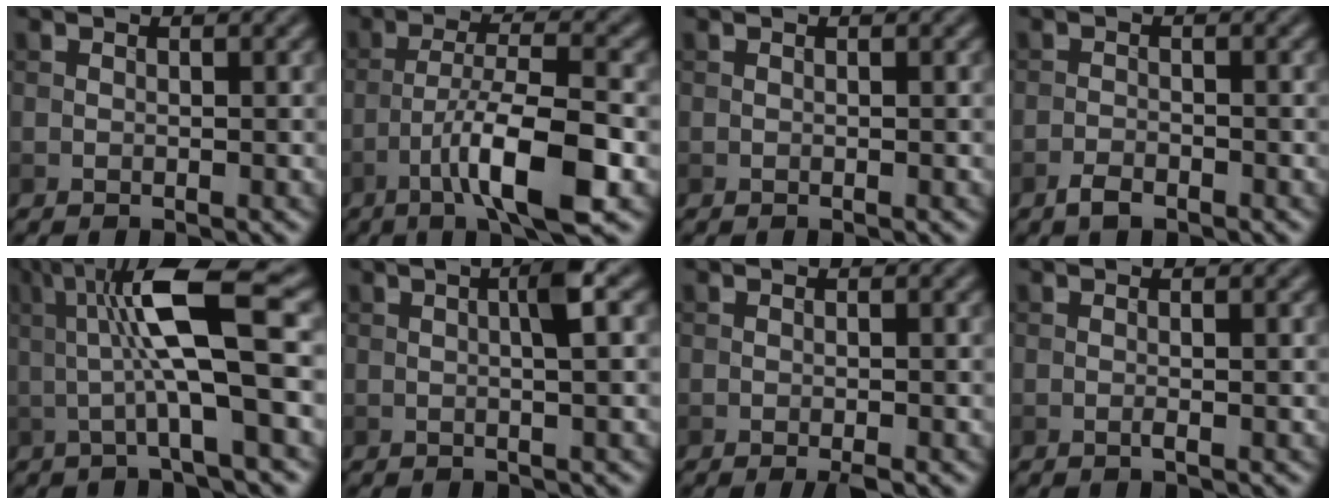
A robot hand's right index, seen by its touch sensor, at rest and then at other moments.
{"total": 8.6, "force": [-3.8, 1.7, 7.5], "torque": [-0.124, 0.012, -0.070]}
{"total": 0.0}
{"total": 1.6, "force": [-1.2, 0.6, 0.9], "torque": [-0.016, 0.002, -0.026]}
{"total": 9.2, "force": [1.1, 1.8, 9.0], "torque": [-0.148, 0.008, 0.017]}
{"total": 2.7, "force": [0.3, 0.2, 2.6], "torque": [-0.043, 0.007, 0.003]}
{"total": 1.3, "force": [-0.8, 0.1, 1.0], "torque": [-0.013, -0.001, -0.013]}
{"total": 0.7, "force": [-0.1, 0.1, 0.7], "torque": [-0.012, -0.002, -0.005]}